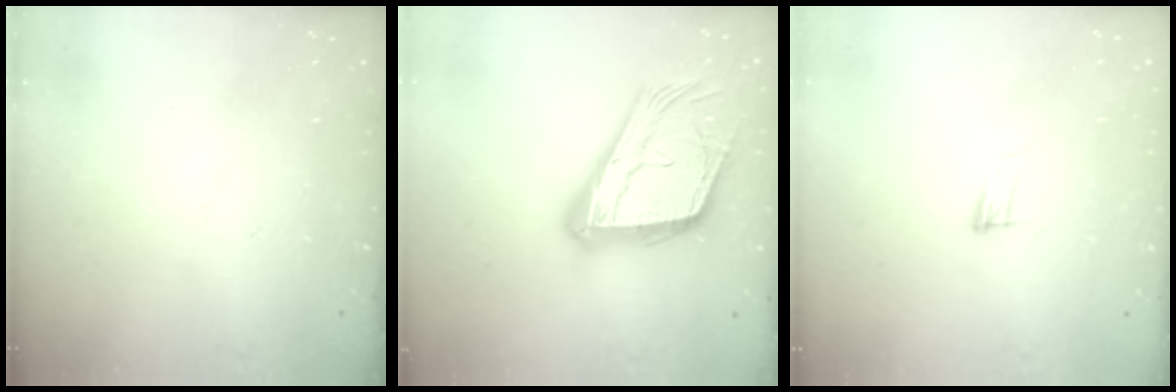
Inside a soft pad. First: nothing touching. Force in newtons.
{"total": 23.2, "press": 22.8, "slide": 3.7}
{"total": 6.3, "press": 6.2, "slide": 1.0}